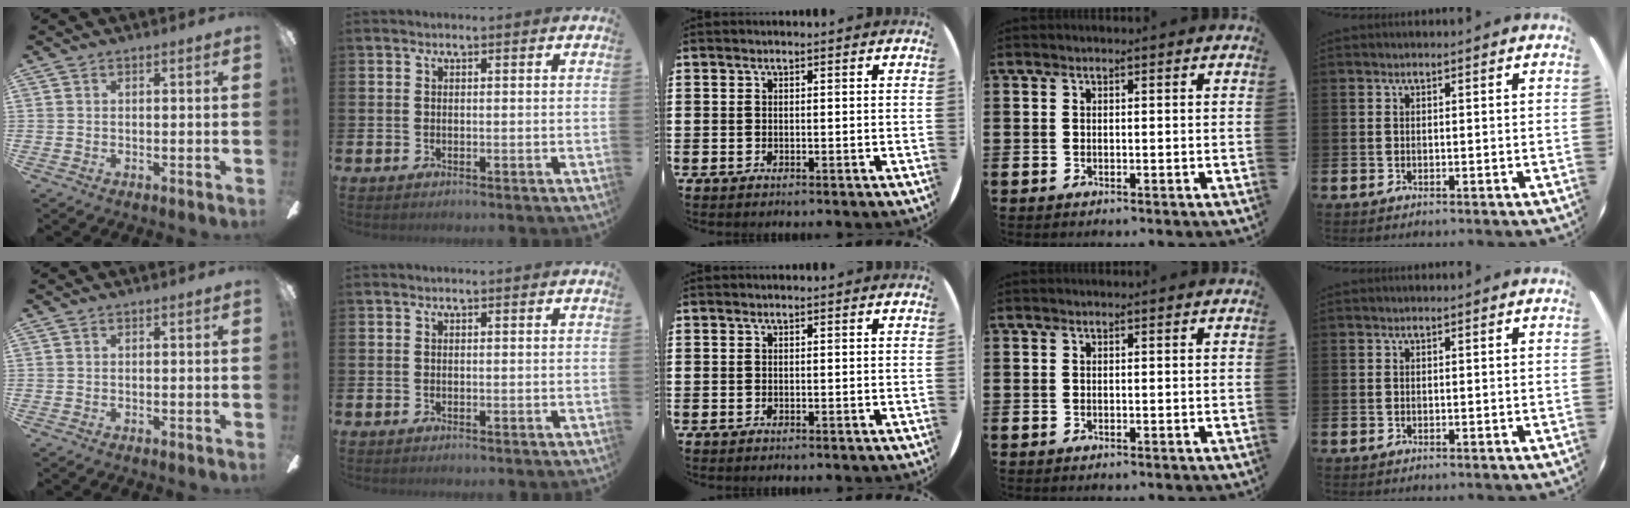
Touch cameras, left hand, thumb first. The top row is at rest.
{}